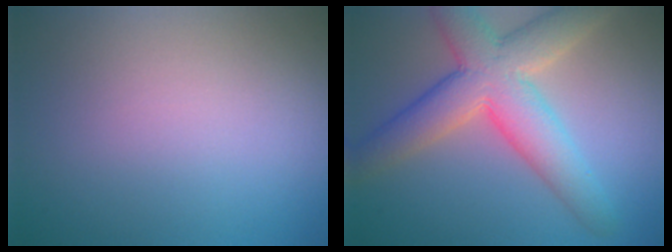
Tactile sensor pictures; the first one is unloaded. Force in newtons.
{"total": 8.0, "press": 8.0, "slide": 0.7}